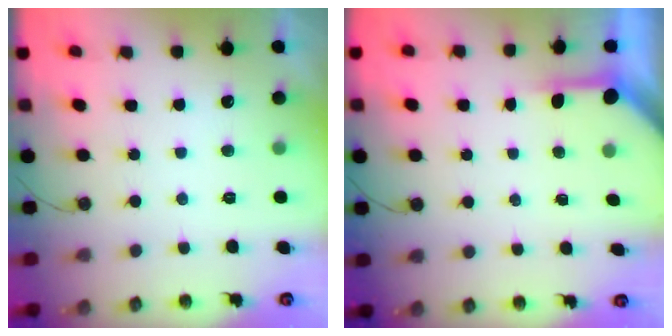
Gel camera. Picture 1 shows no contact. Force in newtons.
{"total": 3.9, "press": 3.8, "slide": 0.5}